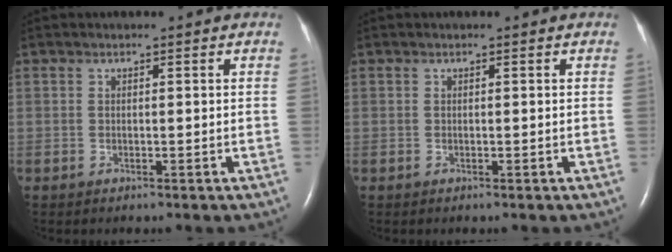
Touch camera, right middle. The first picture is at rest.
{"total": 0.0}